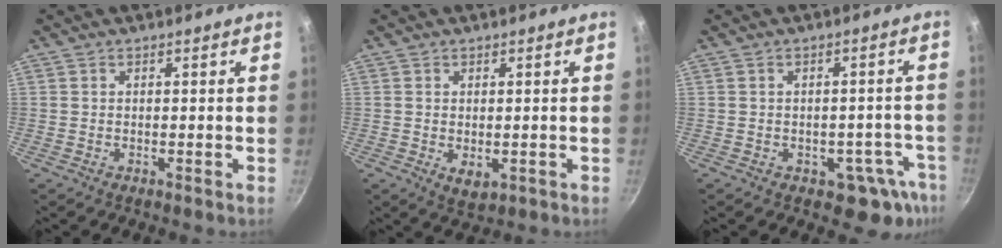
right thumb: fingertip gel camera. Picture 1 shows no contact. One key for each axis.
{"total": 3.2, "fx": -0.3, "fy": 2.0, "fz": 2.5, "tx": -0.039, "ty": -0.012, "tz": -0.001}
{"total": 7.6, "fx": -3.6, "fy": 5.0, "fz": 4.4, "tx": 0.004, "ty": 0.040, "tz": -0.028}